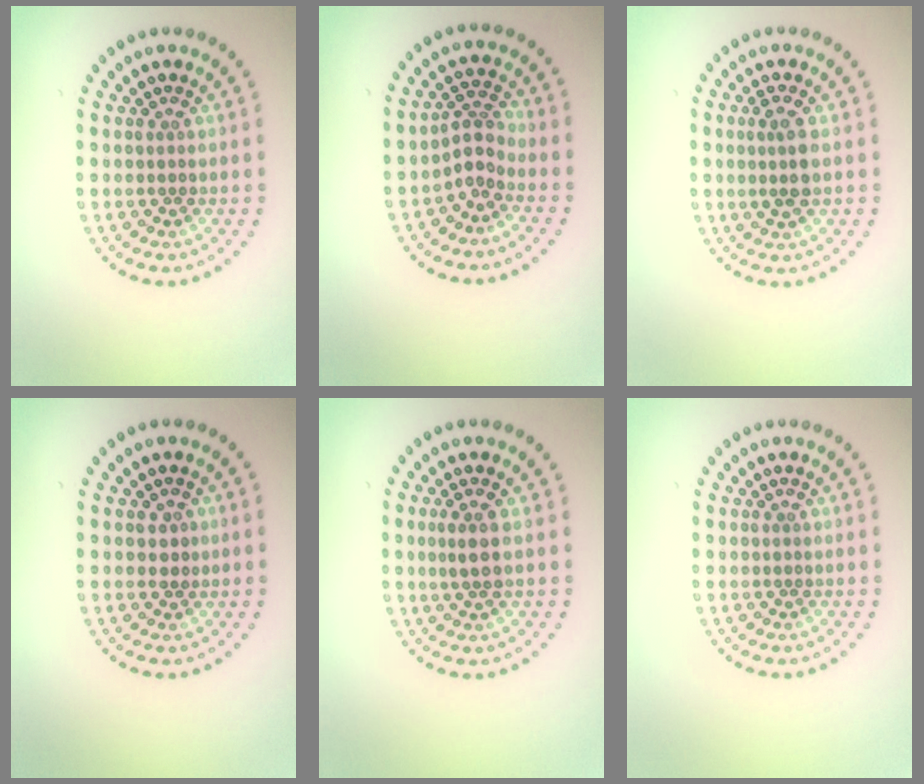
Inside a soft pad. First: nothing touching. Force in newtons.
{"total": 2.3, "press": 1.4, "slide": 1.8}
{"total": 2.1, "press": 2.0, "slide": 0.8}
{"total": 1.0, "press": 0.9, "slide": 0.3}
{"total": 1.7, "press": 1.5, "slide": 0.8}
{"total": 0.0}